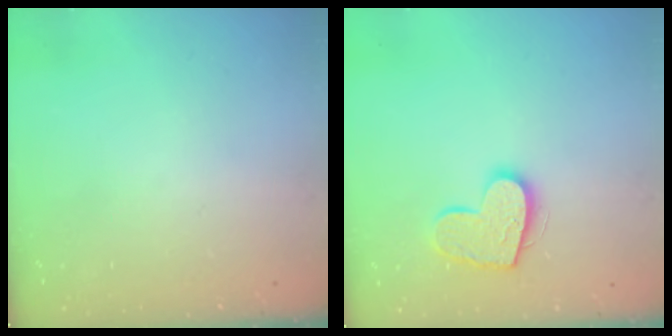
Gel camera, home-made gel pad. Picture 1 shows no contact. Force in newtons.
{"total": 13.3, "press": 13.3, "slide": 0.9}